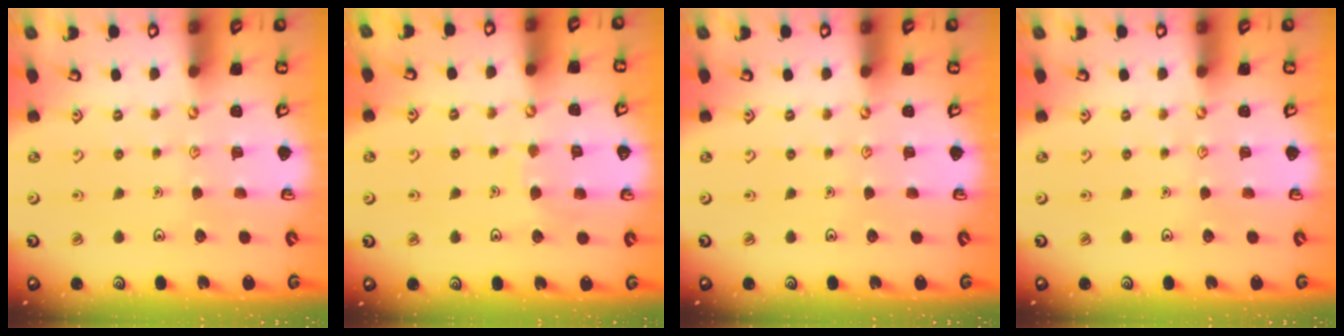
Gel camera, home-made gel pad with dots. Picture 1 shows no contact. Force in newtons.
{"total": 6.1, "press": 6.1, "slide": 0.3}
{"total": 0.0}
{"total": 0.0}